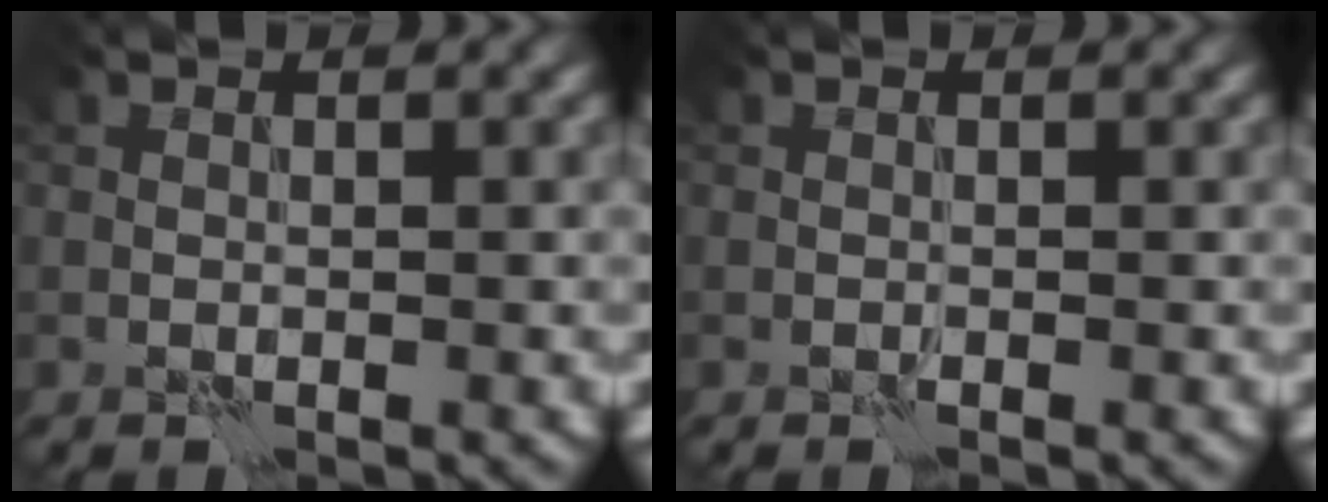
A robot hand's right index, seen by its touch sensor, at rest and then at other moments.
{"total": 0.0}